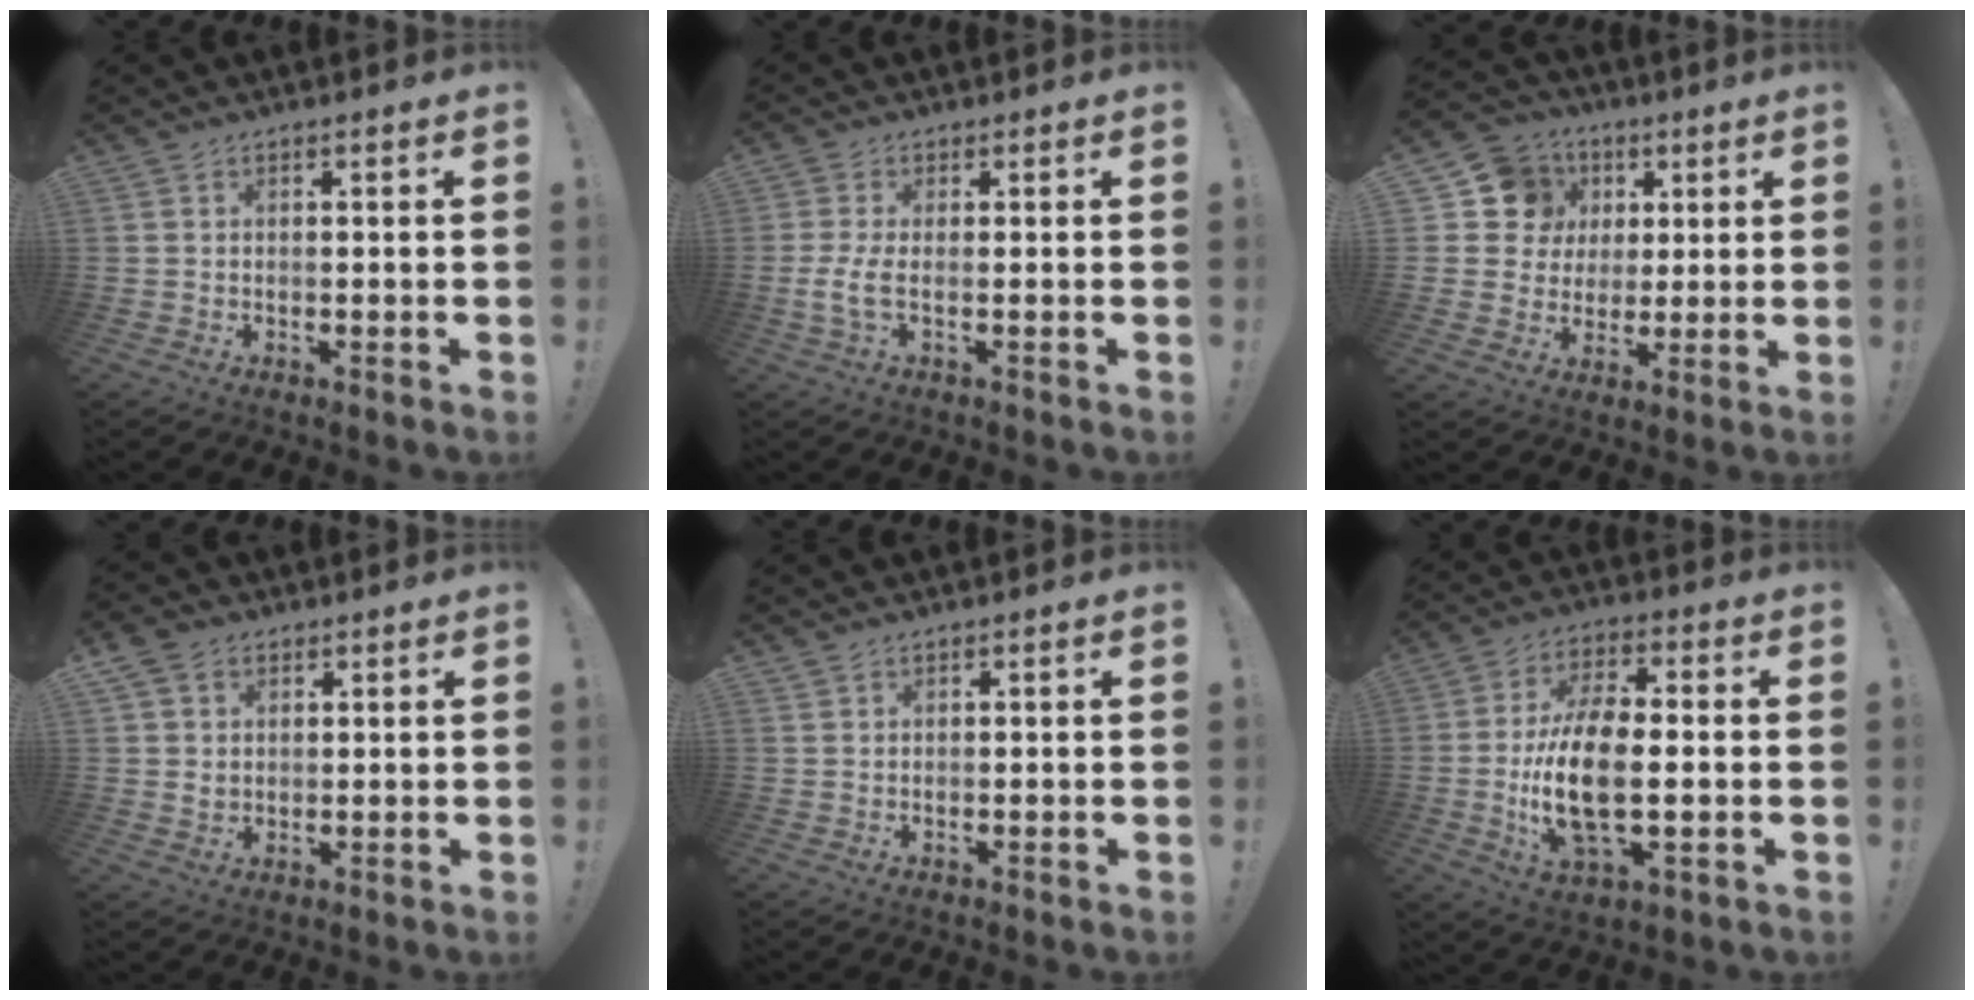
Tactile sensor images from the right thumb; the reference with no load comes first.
{"total": 4.7, "force": [-0.8, 1.6, 4.4], "torque": [-0.085, -0.010, -0.014]}
{"total": 12.1, "force": [4.0, 10.9, 3.4], "torque": [-0.049, -0.015, 0.088]}
{"total": 6.2, "force": [2.9, 4.9, 2.4], "torque": [-0.040, -0.006, 0.060]}
{"total": 0.9, "force": [0.8, 0.4, 0.3], "torque": [-0.002, -0.003, 0.015]}
{"total": 16.4, "force": [-2.2, 7.2, 14.6], "torque": [-0.291, -0.001, -0.037]}